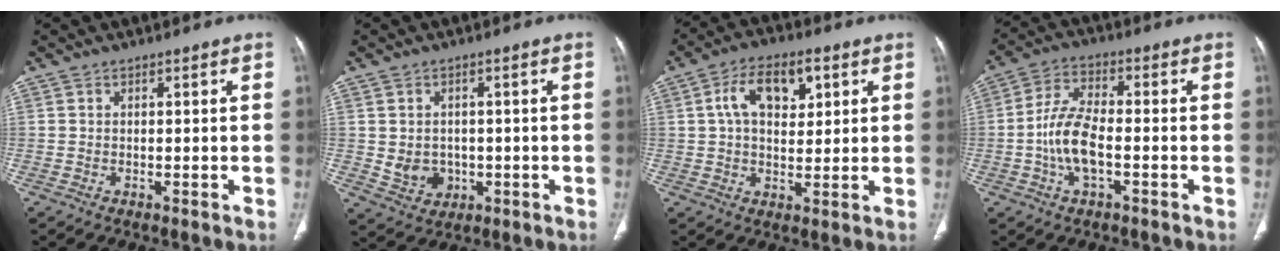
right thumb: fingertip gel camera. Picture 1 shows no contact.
{"total": 5.2, "force": [-0.5, 4.5, 2.6], "torque": [-0.021, 0.001, 0.007]}
{"total": 10.3, "force": [3.3, 5.9, 7.8], "torque": [-0.112, 0.004, 0.052]}
{"total": 9.0, "force": [-2.1, 3.8, 7.9], "torque": [-0.166, 0.021, -0.044]}